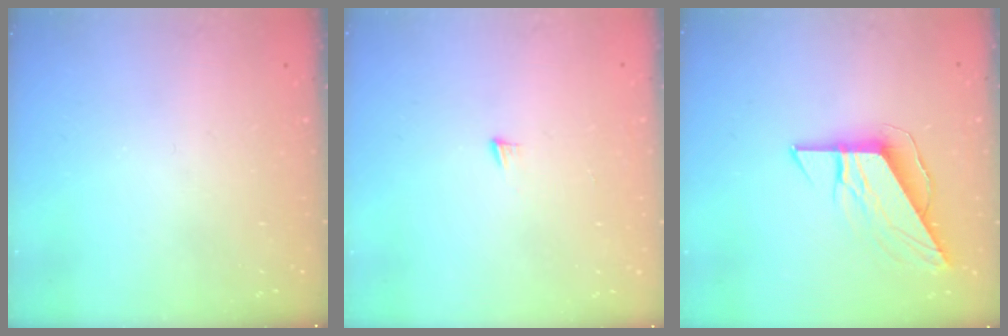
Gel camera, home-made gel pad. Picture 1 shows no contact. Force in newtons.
{"total": 5.2, "press": 5.2, "slide": 0.3}
{"total": 11.1, "press": 11.0, "slide": 1.2}